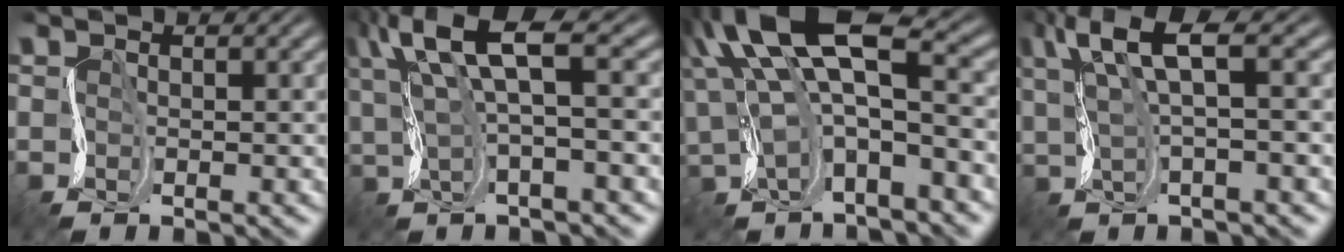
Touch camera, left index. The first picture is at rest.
{"total": 6.8, "force": [3.6, 1.5, 5.6], "torque": [-0.110, 0.028, 0.070]}
{"total": 9.1, "force": [3.5, 3.5, 7.6], "torque": [-0.150, 0.021, 0.062]}
{"total": 5.6, "force": [3.1, 1.1, 4.4], "torque": [-0.087, 0.020, 0.063]}